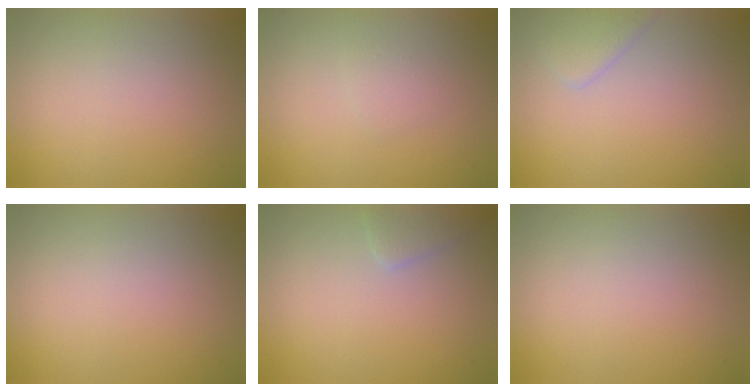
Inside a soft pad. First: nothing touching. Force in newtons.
{"total": 0.9, "press": 0.9, "slide": 0.0}
{"total": 1.9, "press": 1.9, "slide": 0.2}
{"total": 0.0}
{"total": 1.6, "press": 1.6, "slide": 0.0}
{"total": 0.0}